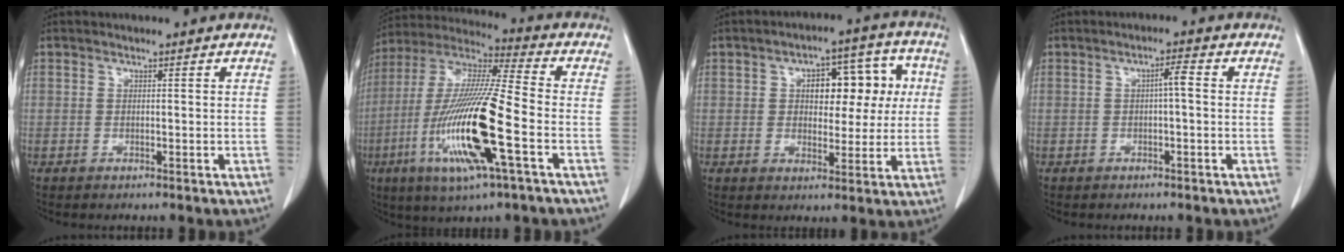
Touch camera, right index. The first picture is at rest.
{"total": 19.2, "force": [-5.9, 1.1, 18.2], "torque": [-0.384, -0.023, -0.114]}
{"total": 9.9, "force": [1.8, 5.4, 8.1], "torque": [-0.098, 0.039, 0.030]}
{"total": 2.2, "force": [0.0, 0.1, 2.2], "torque": [-0.036, 0.005, 0.000]}